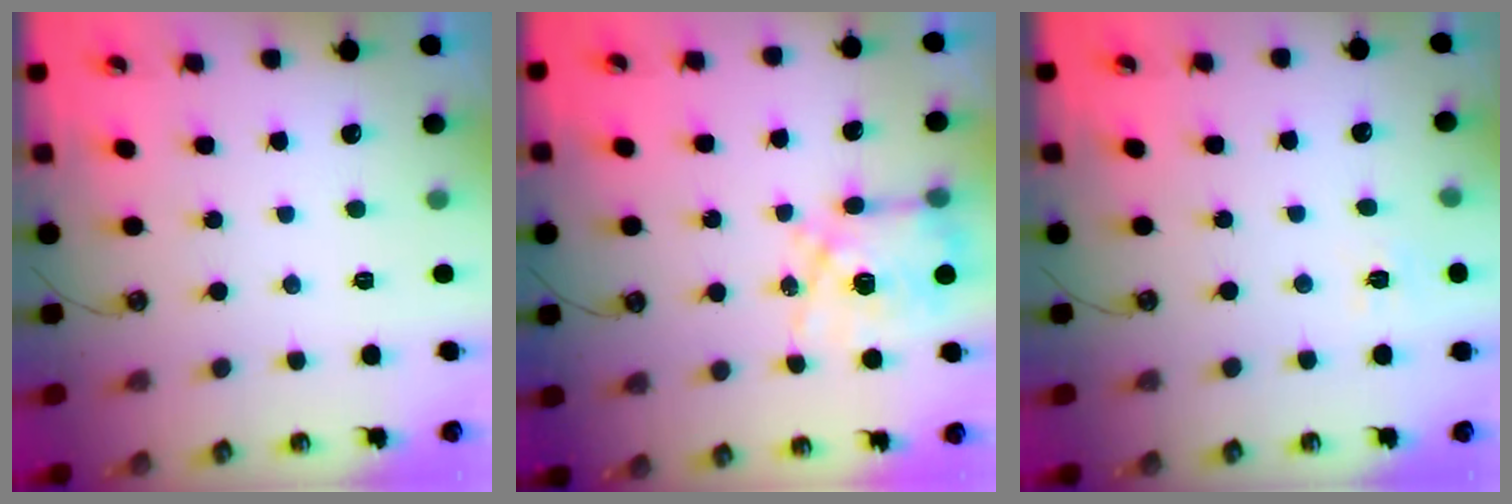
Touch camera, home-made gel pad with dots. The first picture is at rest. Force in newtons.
{"total": 8.3, "press": 8.3, "slide": 0.5}
{"total": 5.1, "press": 5.0, "slide": 0.6}